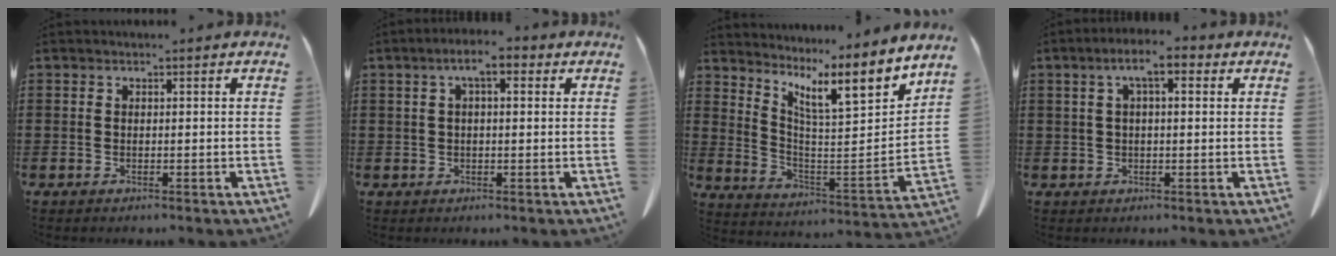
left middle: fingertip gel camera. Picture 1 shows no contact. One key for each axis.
{"total": 4.5, "fx": 1.8, "fy": 1.2, "fz": 4.0, "tx": -0.080, "ty": 0.010, "tz": 0.029}
{"total": 9.3, "fx": 7.2, "fy": 1.1, "fz": 5.9, "tx": -0.110, "ty": -0.072, "tz": 0.107}
{"total": 5.3, "fx": 2.3, "fy": 1.3, "fz": 4.7, "tx": -0.094, "ty": 0.011, "tz": 0.037}